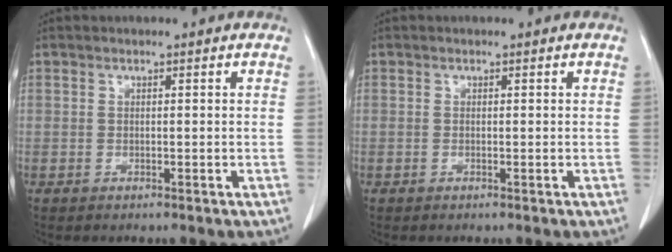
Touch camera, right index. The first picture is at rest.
{"total": 0.0}